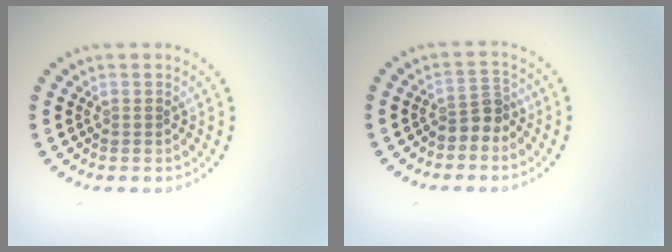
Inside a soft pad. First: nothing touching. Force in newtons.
{"total": 2.3, "press": 1.8, "slide": 1.5}